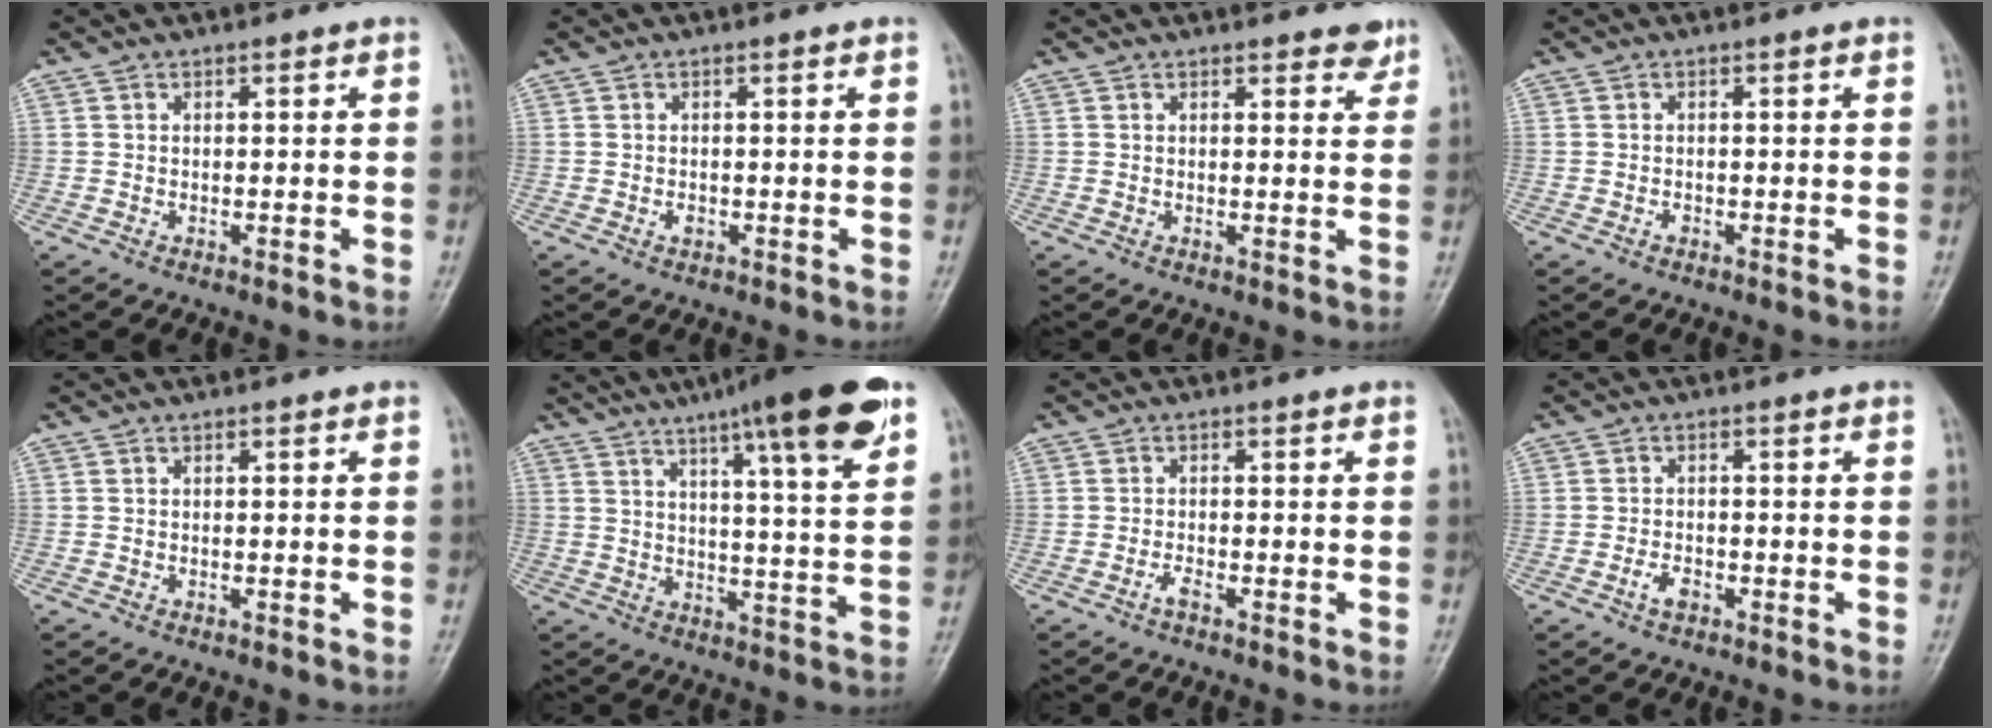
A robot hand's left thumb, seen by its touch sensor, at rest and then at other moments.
{"total": 1.1, "force": [-0.2, 0.7, 0.8], "torque": [-0.011, 0.003, -0.002]}
{"total": 3.0, "force": [2.3, 1.2, 1.4], "torque": [0.003, -0.013, 0.025]}
{"total": 0.6, "force": [-0.3, 0.4, 0.4], "torque": [-0.006, 0.003, -0.005]}
{"total": 0.0}
{"total": 16.4, "force": [9.6, 2.3, 13.1], "torque": [-0.176, -0.029, 0.132]}
{"total": 1.2, "force": [-0.8, 0.2, 0.9], "torque": [-0.021, 0.004, -0.017]}
{"total": 2.3, "force": [-1.2, 1.2, 1.5], "torque": [-0.030, 0.009, -0.022]}